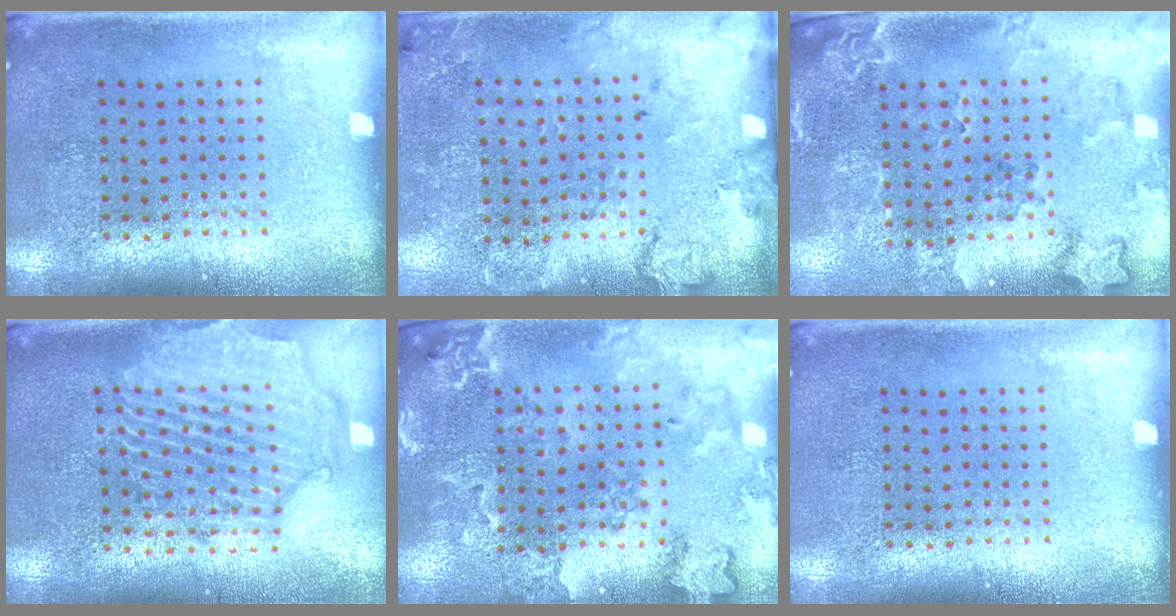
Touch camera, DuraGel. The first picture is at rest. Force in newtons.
{"total": 1.8, "press": 1.5, "slide": 1.0}
{"total": 2.0, "press": 1.9, "slide": 0.7}
{"total": 2.2, "press": 2.1, "slide": 0.8}
{"total": 1.7, "press": 1.7, "slide": 0.3}
{"total": 0.0}